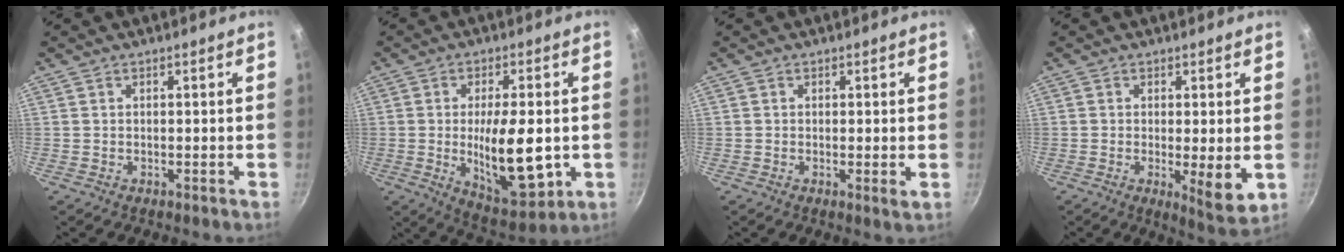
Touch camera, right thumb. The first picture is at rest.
{"total": 15.6, "force": [-1.7, 6.1, 14.2], "torque": [-0.206, -0.014, -0.016]}
{"total": 1.3, "force": [0.1, 0.2, 1.2], "torque": [-0.020, -0.011, -0.003]}
{"total": 6.8, "force": [-0.7, 1.7, 6.6], "torque": [-0.092, -0.023, -0.005]}